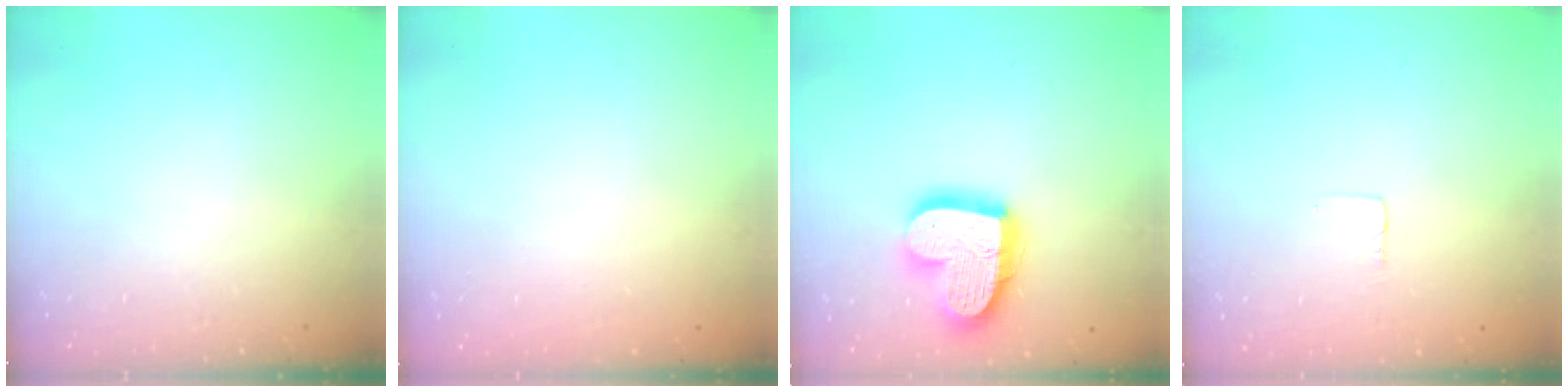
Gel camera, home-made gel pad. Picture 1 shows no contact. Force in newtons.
{"total": 0.0}
{"total": 18.7, "press": 18.7, "slide": 1.5}
{"total": 1.9, "press": 1.9, "slide": 0.1}